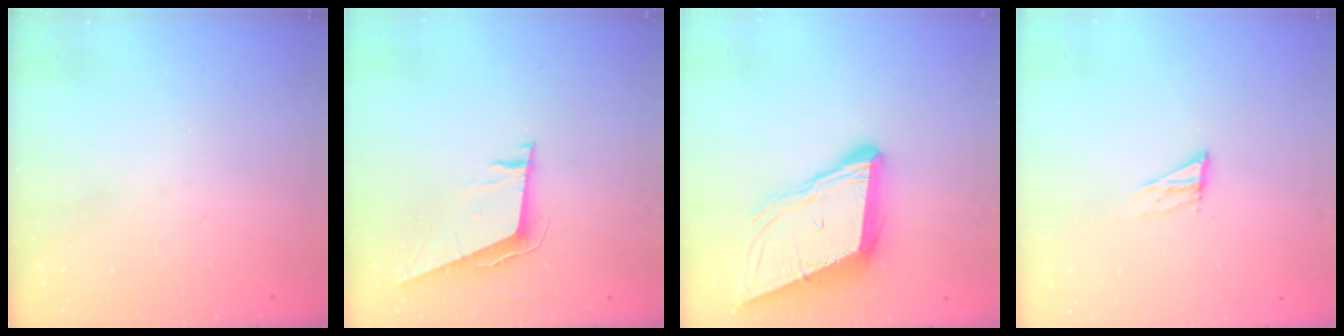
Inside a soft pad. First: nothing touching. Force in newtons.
{"total": 8.4, "press": 7.9, "slide": 2.9}
{"total": 12.0, "press": 11.5, "slide": 3.7}
{"total": 7.6, "press": 7.6, "slide": 0.3}